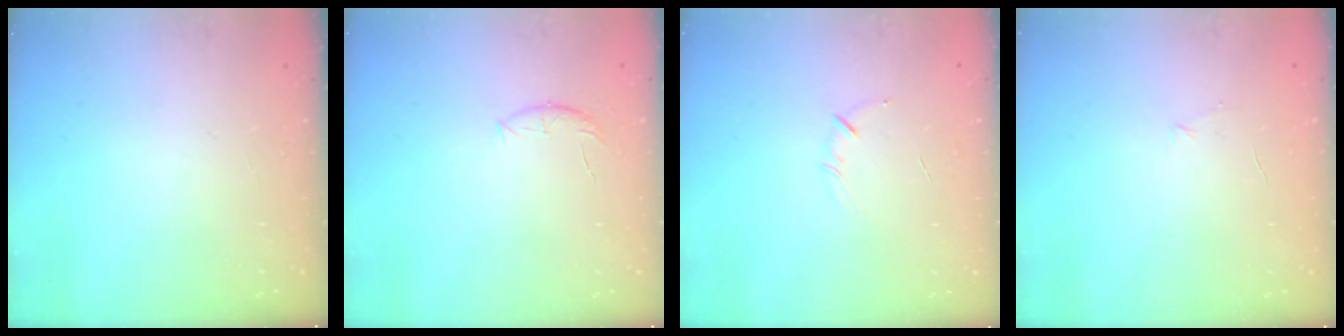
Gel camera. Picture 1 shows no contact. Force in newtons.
{"total": 6.0, "press": 5.8, "slide": 1.5}
{"total": 3.9, "press": 3.8, "slide": 0.9}
{"total": 3.9, "press": 3.8, "slide": 1.0}